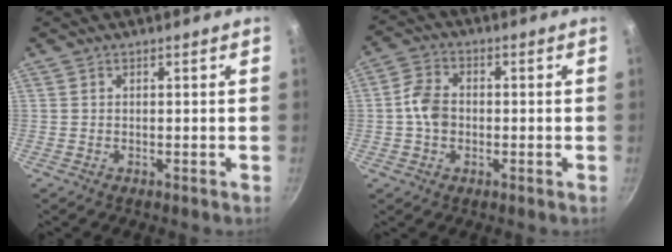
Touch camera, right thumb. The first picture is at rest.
{"total": 6.0, "force": [-0.6, 4.6, 3.9], "torque": [-0.062, 0.018, -0.021]}